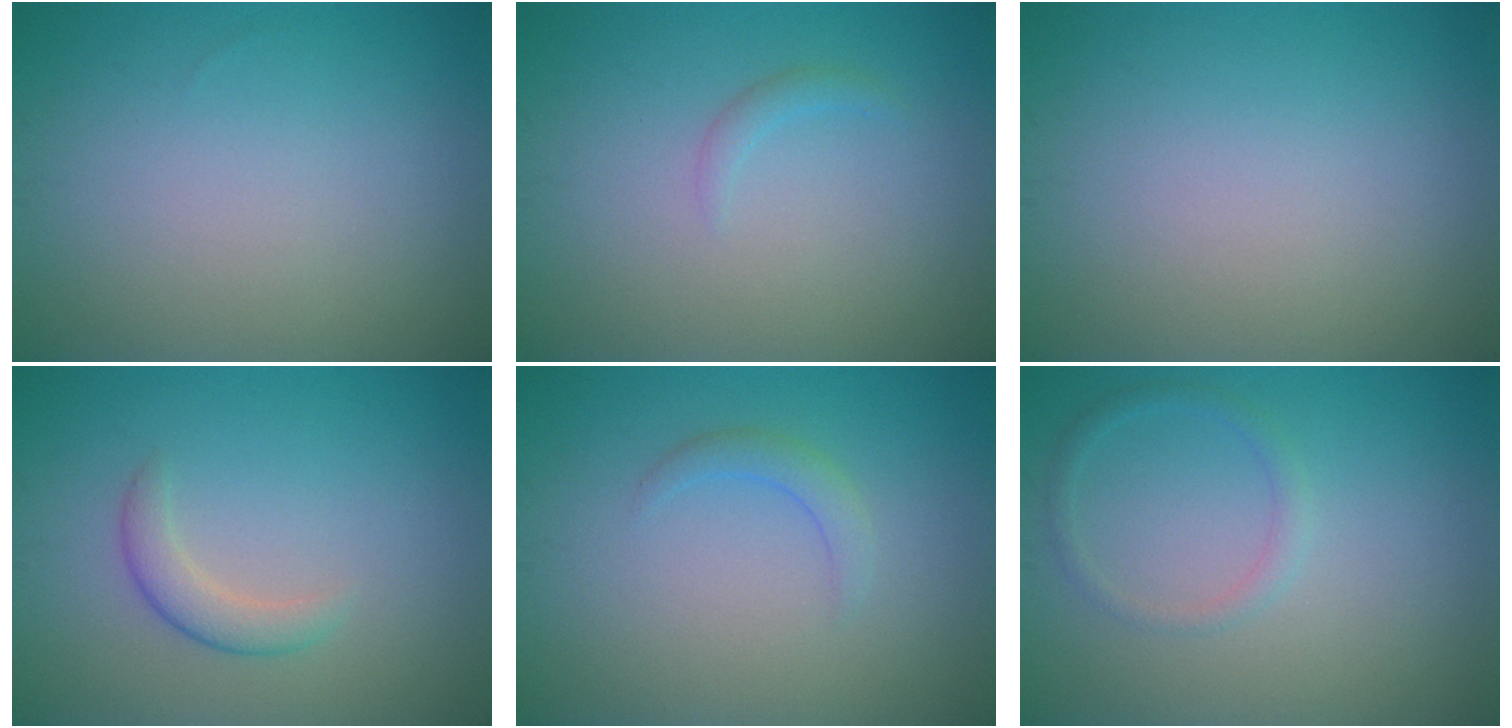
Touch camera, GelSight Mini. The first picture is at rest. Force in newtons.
{"total": 0.9, "press": 0.8, "slide": 0.1}
{"total": 0.0}
{"total": 2.1, "press": 2.1, "slide": 0.0}
{"total": 1.4, "press": 1.4, "slide": 0.0}
{"total": 1.3, "press": 1.3, "slide": 0.1}